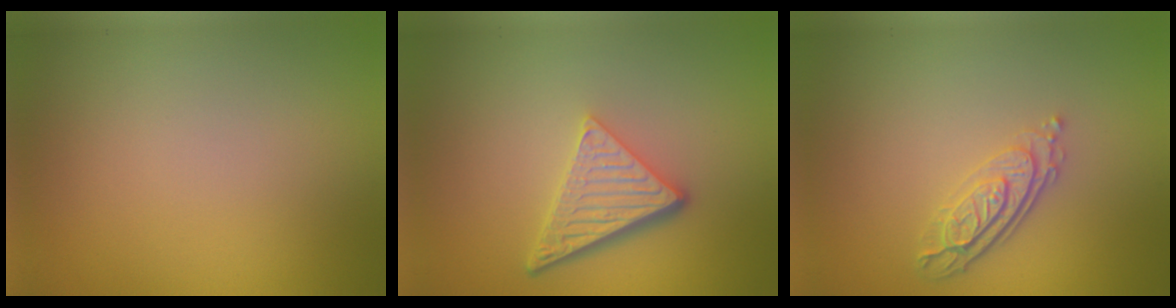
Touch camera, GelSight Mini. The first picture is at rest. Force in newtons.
{"total": 4.7, "press": 3.5, "slide": 3.2}
{"total": 3.7, "press": 2.7, "slide": 2.6}